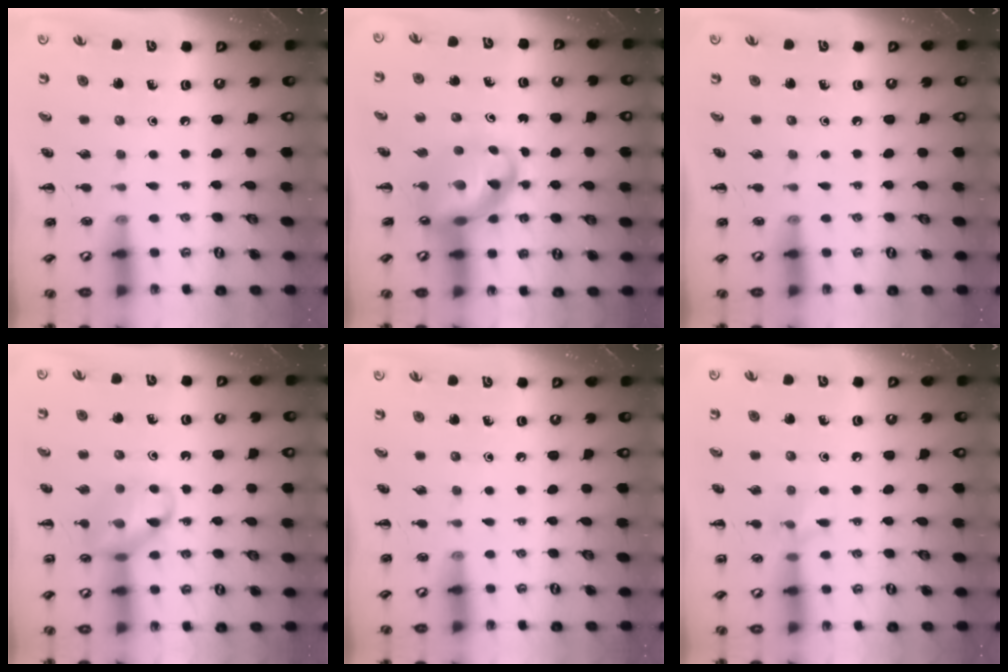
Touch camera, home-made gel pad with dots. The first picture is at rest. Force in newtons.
{"total": 8.3, "press": 7.9, "slide": 2.3}
{"total": 0.0}
{"total": 12.4, "press": 12.3, "slide": 1.6}
{"total": 0.0}
{"total": 6.4, "press": 6.3, "slide": 1.5}